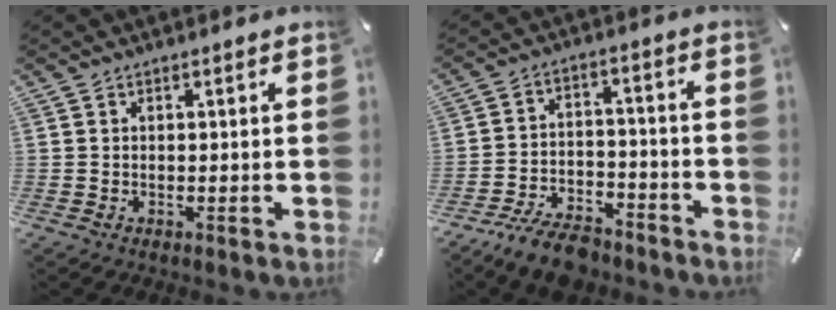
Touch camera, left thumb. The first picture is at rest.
{"total": 9.8, "force": [-8.2, 3.8, 3.8], "torque": [-0.049, 0.058, -0.150]}